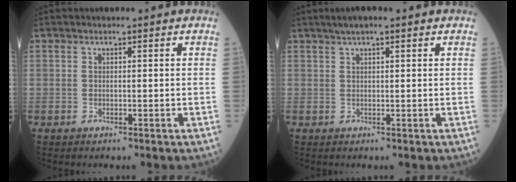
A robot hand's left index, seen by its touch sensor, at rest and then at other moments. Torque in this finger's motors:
{"motor_torque": [-0.74, 0.11, -0.55, -0.06]}